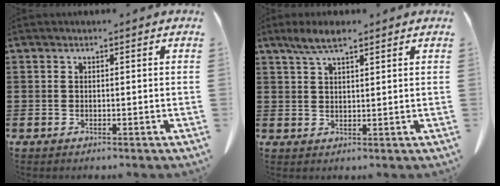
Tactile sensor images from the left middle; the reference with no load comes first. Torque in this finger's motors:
{"motor_torque": [1.29, 0.85, 0.15, 0.06]}